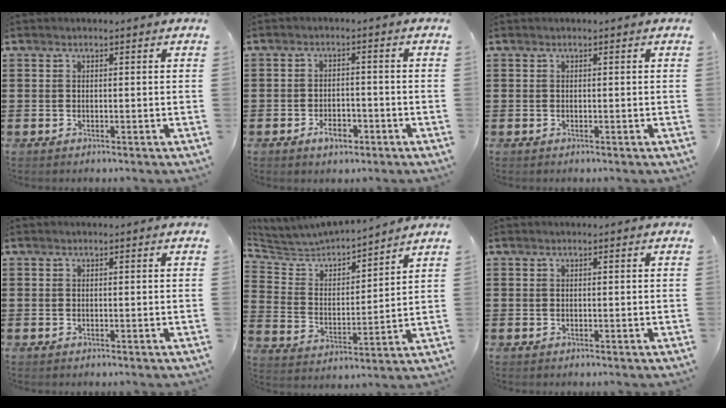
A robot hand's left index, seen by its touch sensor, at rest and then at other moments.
{"total": 3.5, "force": [-2.3, 1.8, 2.0], "torque": [-0.034, 0.005, -0.043]}
{"total": 0.0}
{"total": 0.0}
{"total": 4.3, "force": [4.1, 1.1, 0.3], "torque": [-0.037, -0.032, 0.062]}
{"total": 0.0}